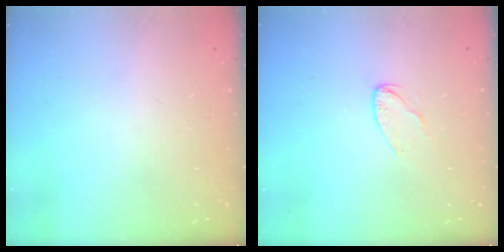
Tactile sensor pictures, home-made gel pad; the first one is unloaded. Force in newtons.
{"total": 4.1, "press": 4.1, "slide": 0.3}